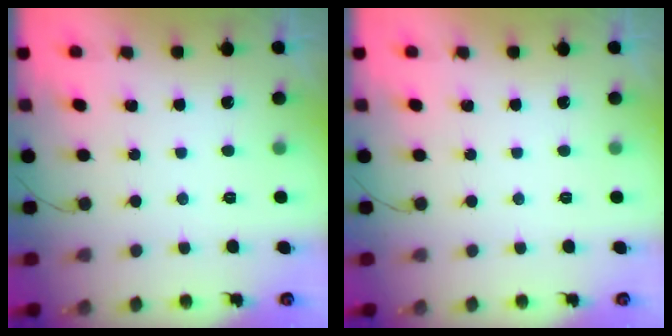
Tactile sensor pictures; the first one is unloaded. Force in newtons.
{"total": 0.0}